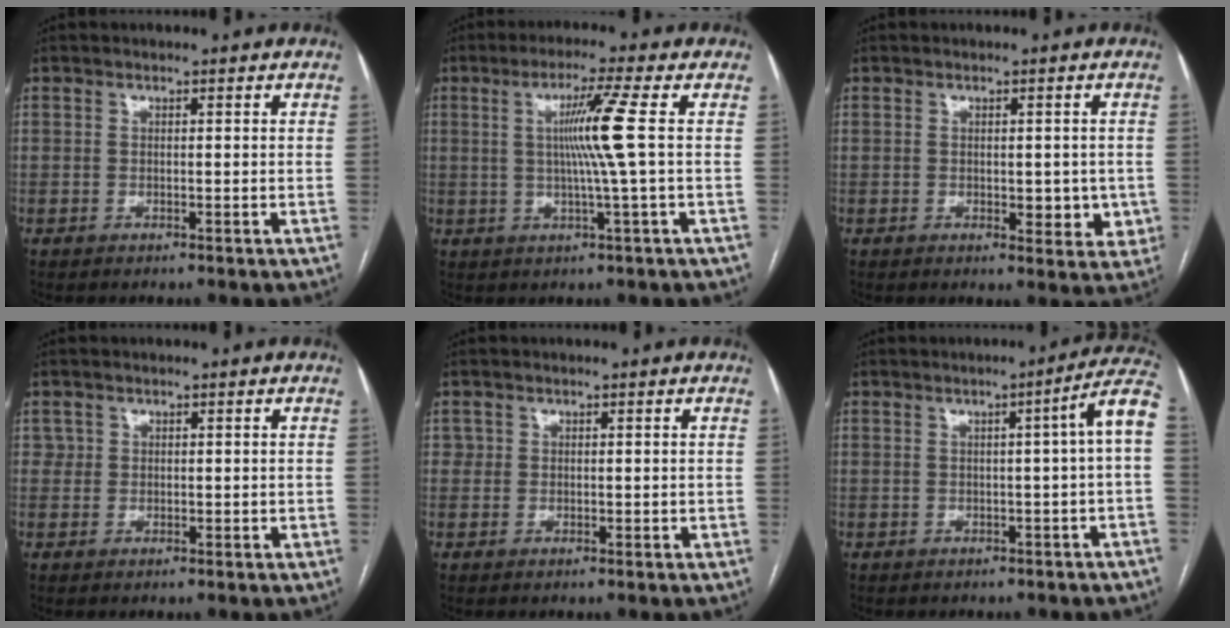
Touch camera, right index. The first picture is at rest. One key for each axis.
{"total": 7.4, "fx": 0.9, "fy": -2.0, "fz": 7.0, "tx": -0.128, "ty": -0.001, "tz": 0.022}
{"total": 5.1, "fx": -0.5, "fy": 2.6, "fz": 4.4, "tx": -0.042, "ty": 0.000, "tz": 0.001}
{"total": 1.6, "fx": 0.8, "fy": 1.4, "fz": 0.1, "tx": 0.013, "ty": -0.001, "tz": 0.007}
{"total": 1.5, "fx": 0.6, "fy": 1.3, "fz": 0.3, "tx": 0.005, "ty": -0.001, "tz": 0.007}
{"total": 6.3, "fx": 0.4, "fy": -0.7, "fz": 6.2, "tx": -0.072, "ty": 0.013, "tz": 0.002}